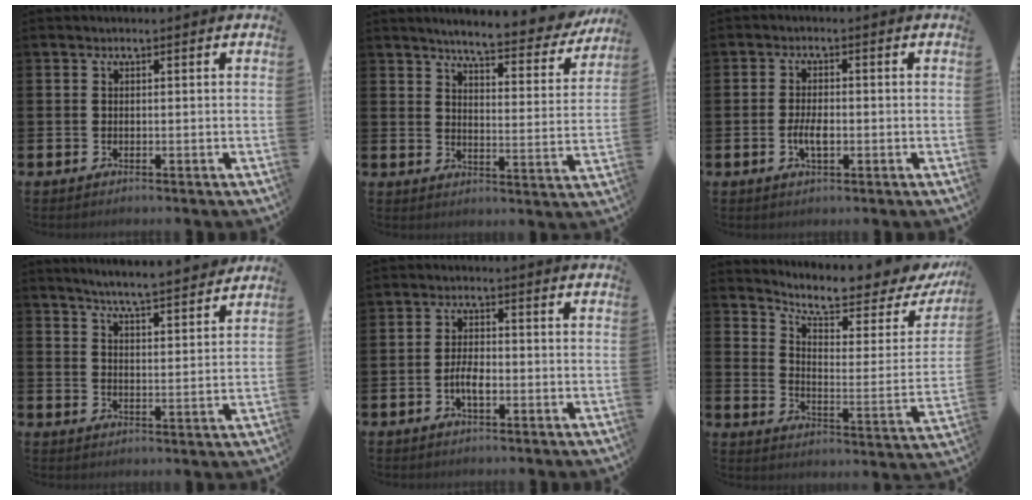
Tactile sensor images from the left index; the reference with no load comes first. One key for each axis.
{"total": 5.7, "fx": 5.4, "fy": 0.5, "fz": 1.9, "tx": -0.048, "ty": -0.047, "tz": 0.086}
{"total": 3.1, "fx": -0.7, "fy": 1.4, "fz": 2.7, "tx": -0.049, "ty": 0.002, "tz": -0.013}
{"total": 5.9, "fx": 5.7, "fy": -0.4, "fz": 1.2, "tx": -0.038, "ty": -0.040, "tz": 0.099}
{"total": 3.1, "fx": -0.9, "fy": 1.4, "fz": 2.6, "tx": -0.046, "ty": 0.004, "tz": -0.018}
{"total": 8.4, "fx": 7.5, "fy": 1.6, "fz": 3.6, "tx": -0.082, "ty": -0.055, "tz": 0.122}